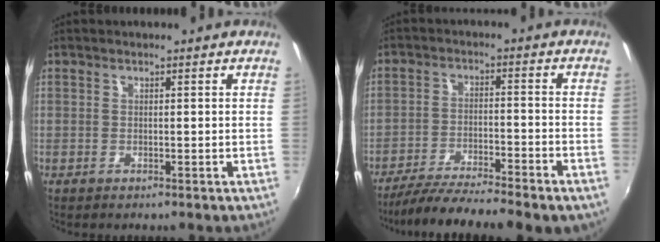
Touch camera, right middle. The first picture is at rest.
{"total": 14.9, "force": [-12.6, 1.1, 7.8], "torque": [-0.148, -0.031, -0.198]}